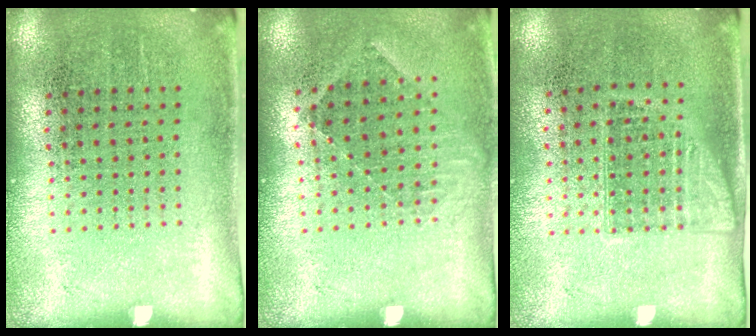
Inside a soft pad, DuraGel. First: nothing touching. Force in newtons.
{"total": 0.9, "press": 0.8, "slide": 0.3}
{"total": 1.0, "press": 0.9, "slide": 0.5}